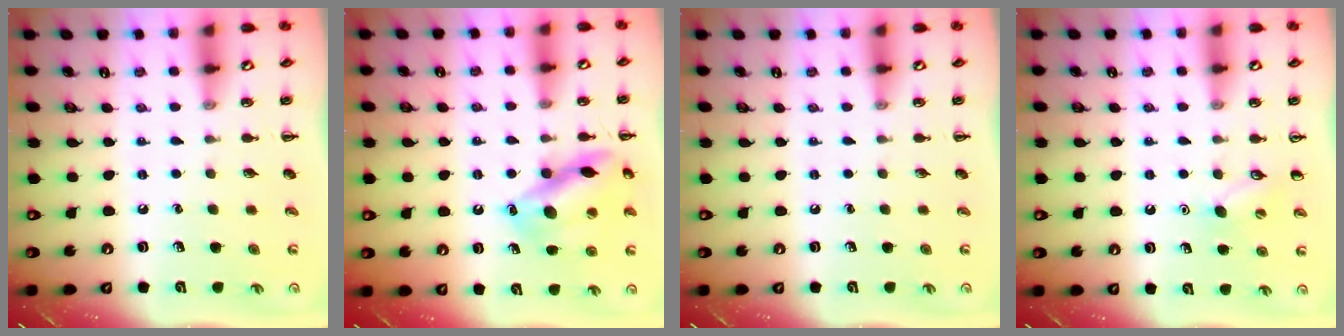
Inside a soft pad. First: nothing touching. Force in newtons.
{"total": 14.4, "press": 14.4, "slide": 0.7}
{"total": 0.0}
{"total": 6.4, "press": 6.2, "slide": 1.7}